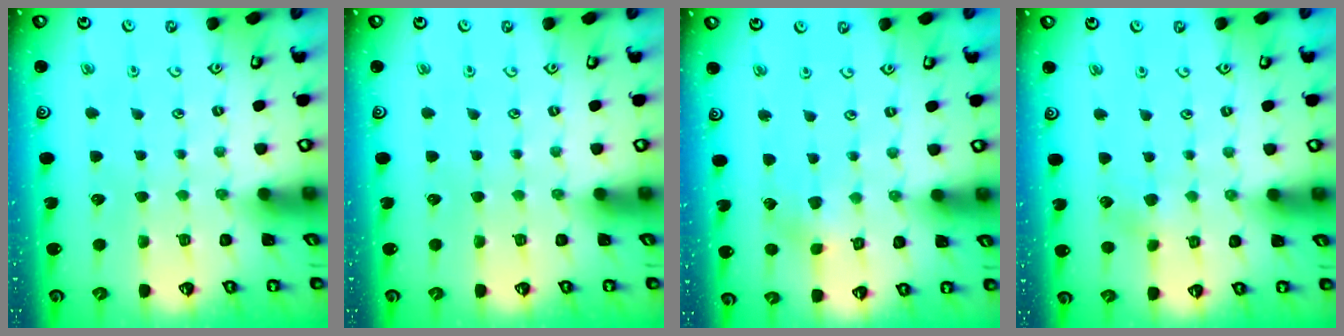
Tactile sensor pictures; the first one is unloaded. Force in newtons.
{"total": 0.0}
{"total": 1.9, "press": 1.9, "slide": 0.2}
{"total": 2.3, "press": 2.3, "slide": 0.2}